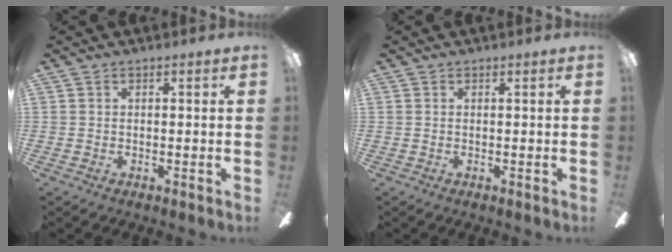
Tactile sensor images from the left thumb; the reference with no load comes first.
{"total": 0.0}